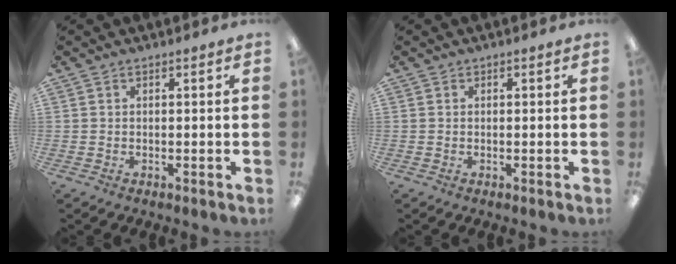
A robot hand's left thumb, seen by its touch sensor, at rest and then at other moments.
{"total": 0.0}